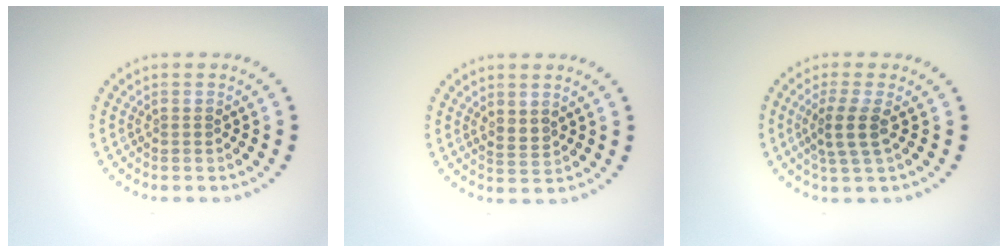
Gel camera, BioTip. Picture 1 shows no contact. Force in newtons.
{"total": 1.4, "press": 1.1, "slide": 0.9}
{"total": 2.6, "press": 2.1, "slide": 1.6}